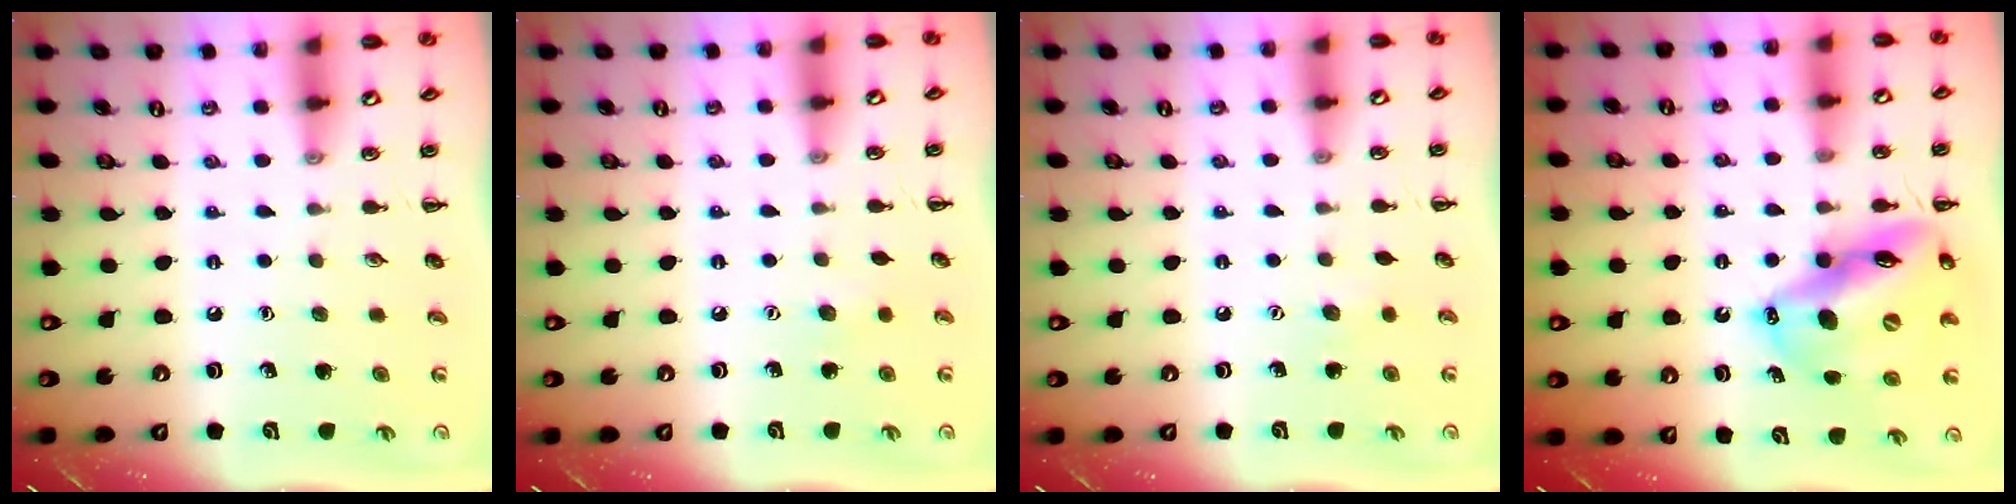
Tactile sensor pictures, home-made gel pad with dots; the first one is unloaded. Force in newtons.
{"total": 2.5, "press": 2.4, "slide": 0.6}
{"total": 3.5, "press": 3.4, "slide": 0.8}
{"total": 16.7, "press": 16.1, "slide": 4.6}